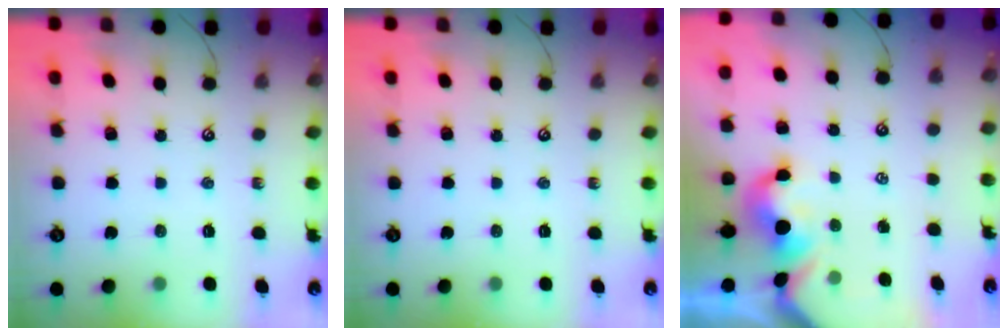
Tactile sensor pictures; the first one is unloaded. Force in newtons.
{"total": 0.0}
{"total": 1.0, "press": 0.7, "slide": 0.7}